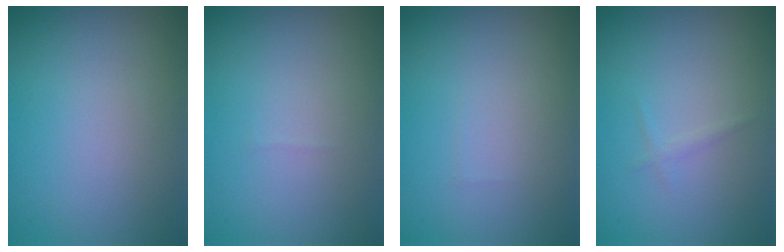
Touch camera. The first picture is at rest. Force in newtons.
{"total": 0.0}
{"total": 0.0}
{"total": 0.6, "press": 0.6, "slide": 0.1}